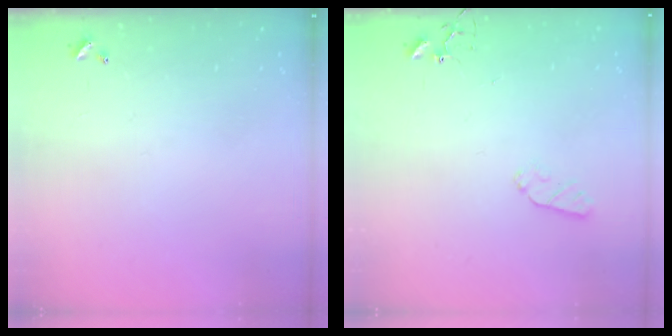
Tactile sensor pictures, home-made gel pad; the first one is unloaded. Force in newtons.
{"total": 5.0, "press": 4.9, "slide": 0.7}